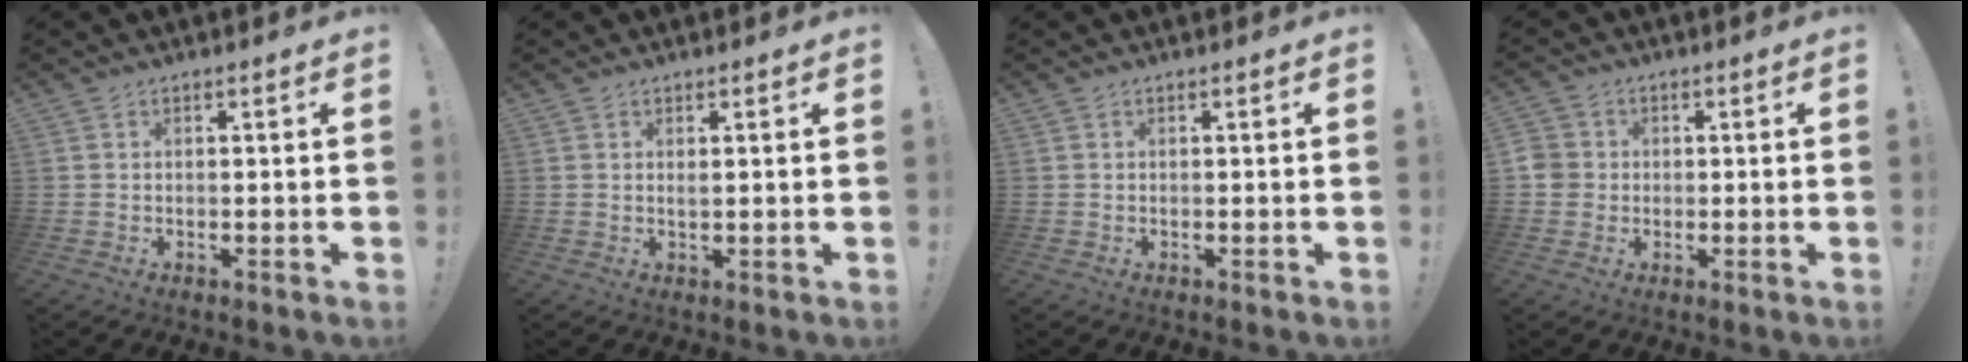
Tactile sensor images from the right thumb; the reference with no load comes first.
{"total": 0.8, "force": [0.5, 0.2, 0.6], "torque": [-0.013, 0.000, 0.009]}
{"total": 0.0}
{"total": 4.6, "force": [-0.3, 4.4, 1.3], "torque": [-0.035, 0.007, -0.006]}